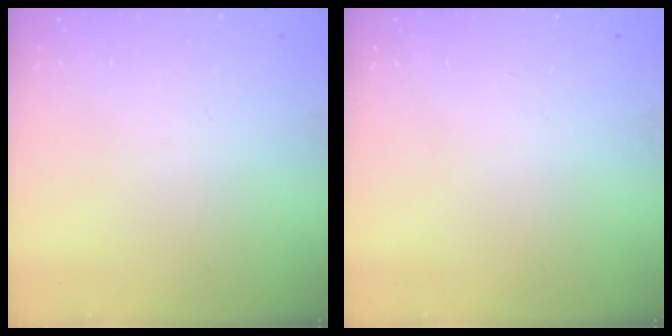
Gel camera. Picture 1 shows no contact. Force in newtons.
{"total": 0.0}